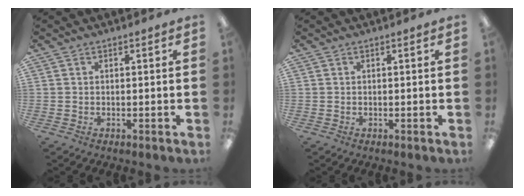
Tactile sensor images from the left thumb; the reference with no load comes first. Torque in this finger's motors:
{"motor_torque": [-0.01, 0.01, 0.02, 0.02, 0.00]}